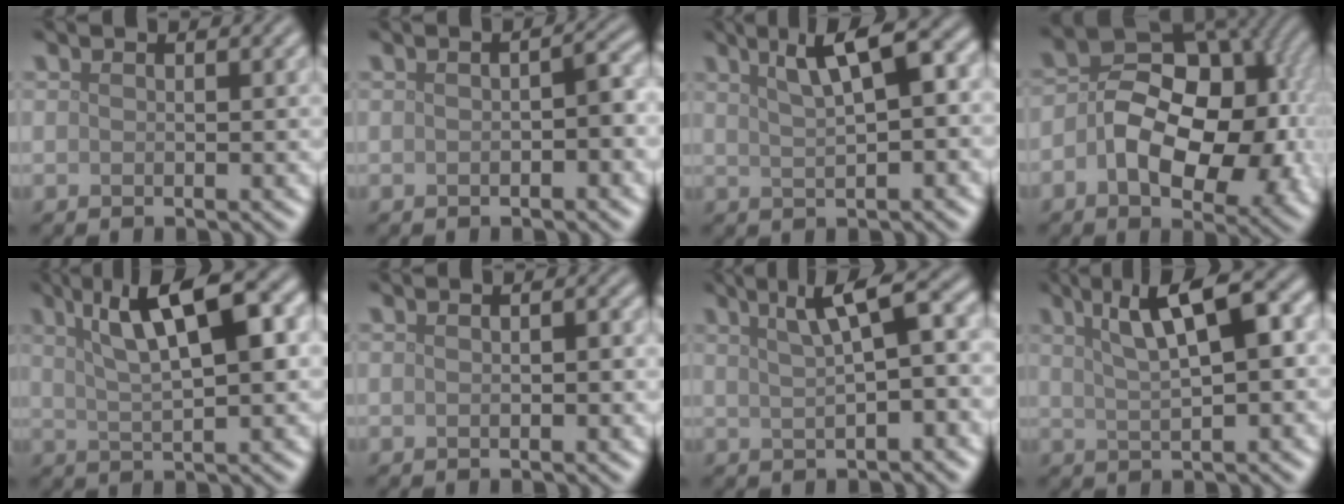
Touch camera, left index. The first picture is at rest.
{"total": 2.2, "force": [-0.3, 0.6, 2.1], "torque": [-0.031, 0.006, -0.005]}
{"total": 6.6, "force": [2.7, 1.8, 5.7], "torque": [-0.087, 0.017, 0.044]}
{"total": 12.2, "force": [-1.1, 7.8, 9.3], "torque": [-0.131, -0.004, -0.018]}
{"total": 9.5, "force": [3.6, 2.6, 8.4], "torque": [-0.124, 0.022, 0.057]}
{"total": 1.9, "force": [0.3, 0.8, 1.7], "torque": [-0.008, 0.002, -0.006]}
{"total": 7.2, "force": [2.6, 2.1, 6.4], "torque": [-0.085, 0.023, 0.041]}
{"total": 8.5, "force": [3.1, 2.4, 7.5], "torque": [-0.113, 0.021, 0.050]}